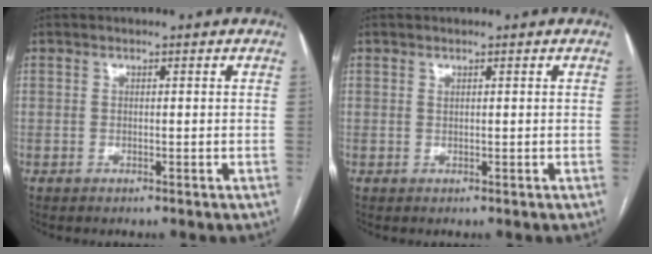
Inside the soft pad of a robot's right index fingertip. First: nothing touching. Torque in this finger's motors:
{"motor_torque": [-0.04, -0.04, -0.02, 0.00]}